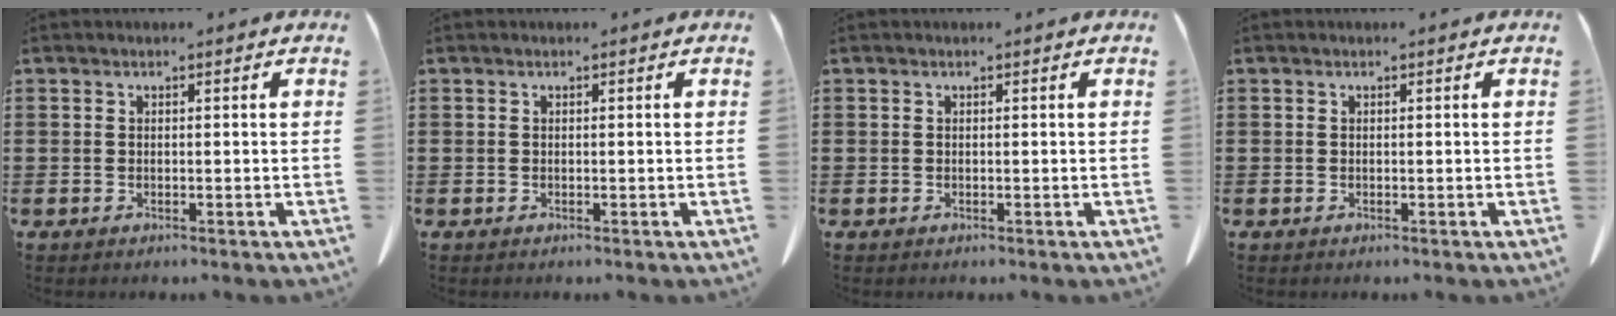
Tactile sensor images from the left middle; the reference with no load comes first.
{"total": 0.0}
{"total": 0.0}
{"total": 0.0}